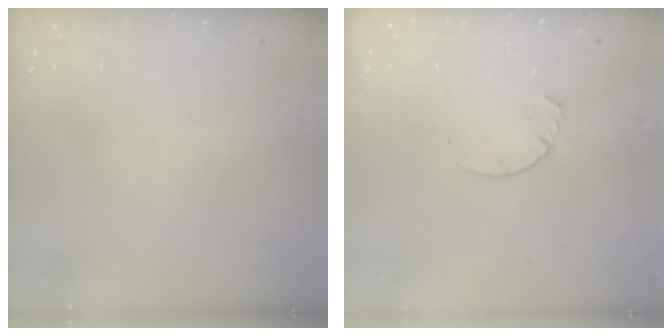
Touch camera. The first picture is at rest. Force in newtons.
{"total": 2.9, "press": 2.9, "slide": 0.4}